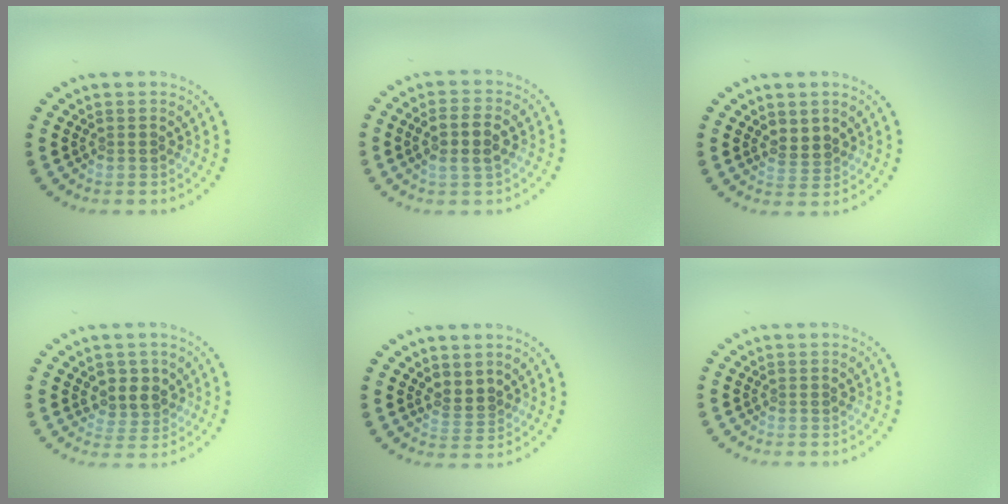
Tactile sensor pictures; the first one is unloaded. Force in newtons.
{"total": 2.8, "press": 2.7, "slide": 0.8}
{"total": 1.8, "press": 1.6, "slide": 0.8}
{"total": 2.5, "press": 2.2, "slide": 1.0}
{"total": 1.7, "press": 1.5, "slide": 0.9}
{"total": 0.0}